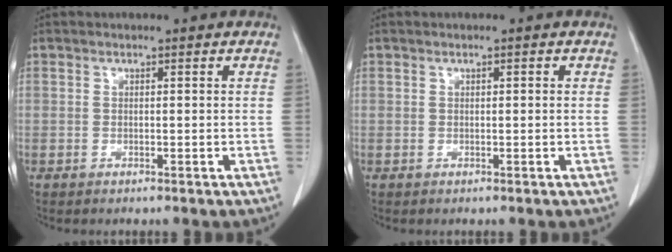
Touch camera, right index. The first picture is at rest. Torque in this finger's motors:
{"motor_torque": [-0.14, 0.08, 0.01, -0.01]}